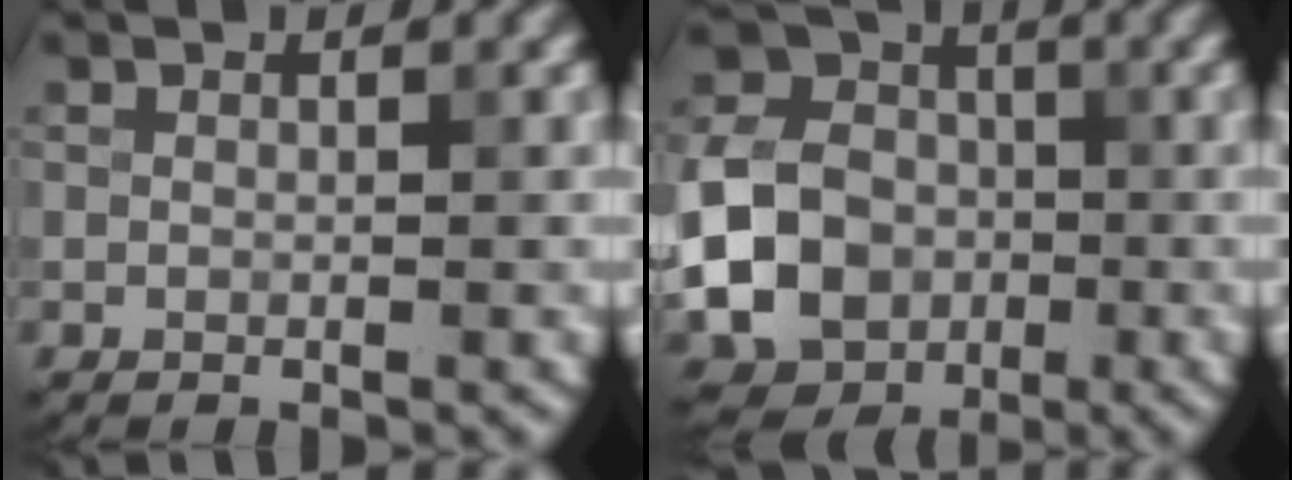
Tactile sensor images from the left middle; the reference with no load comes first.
{"total": 11.3, "force": [-2.3, 9.3, 6.0], "torque": [-0.131, -0.016, -0.050]}